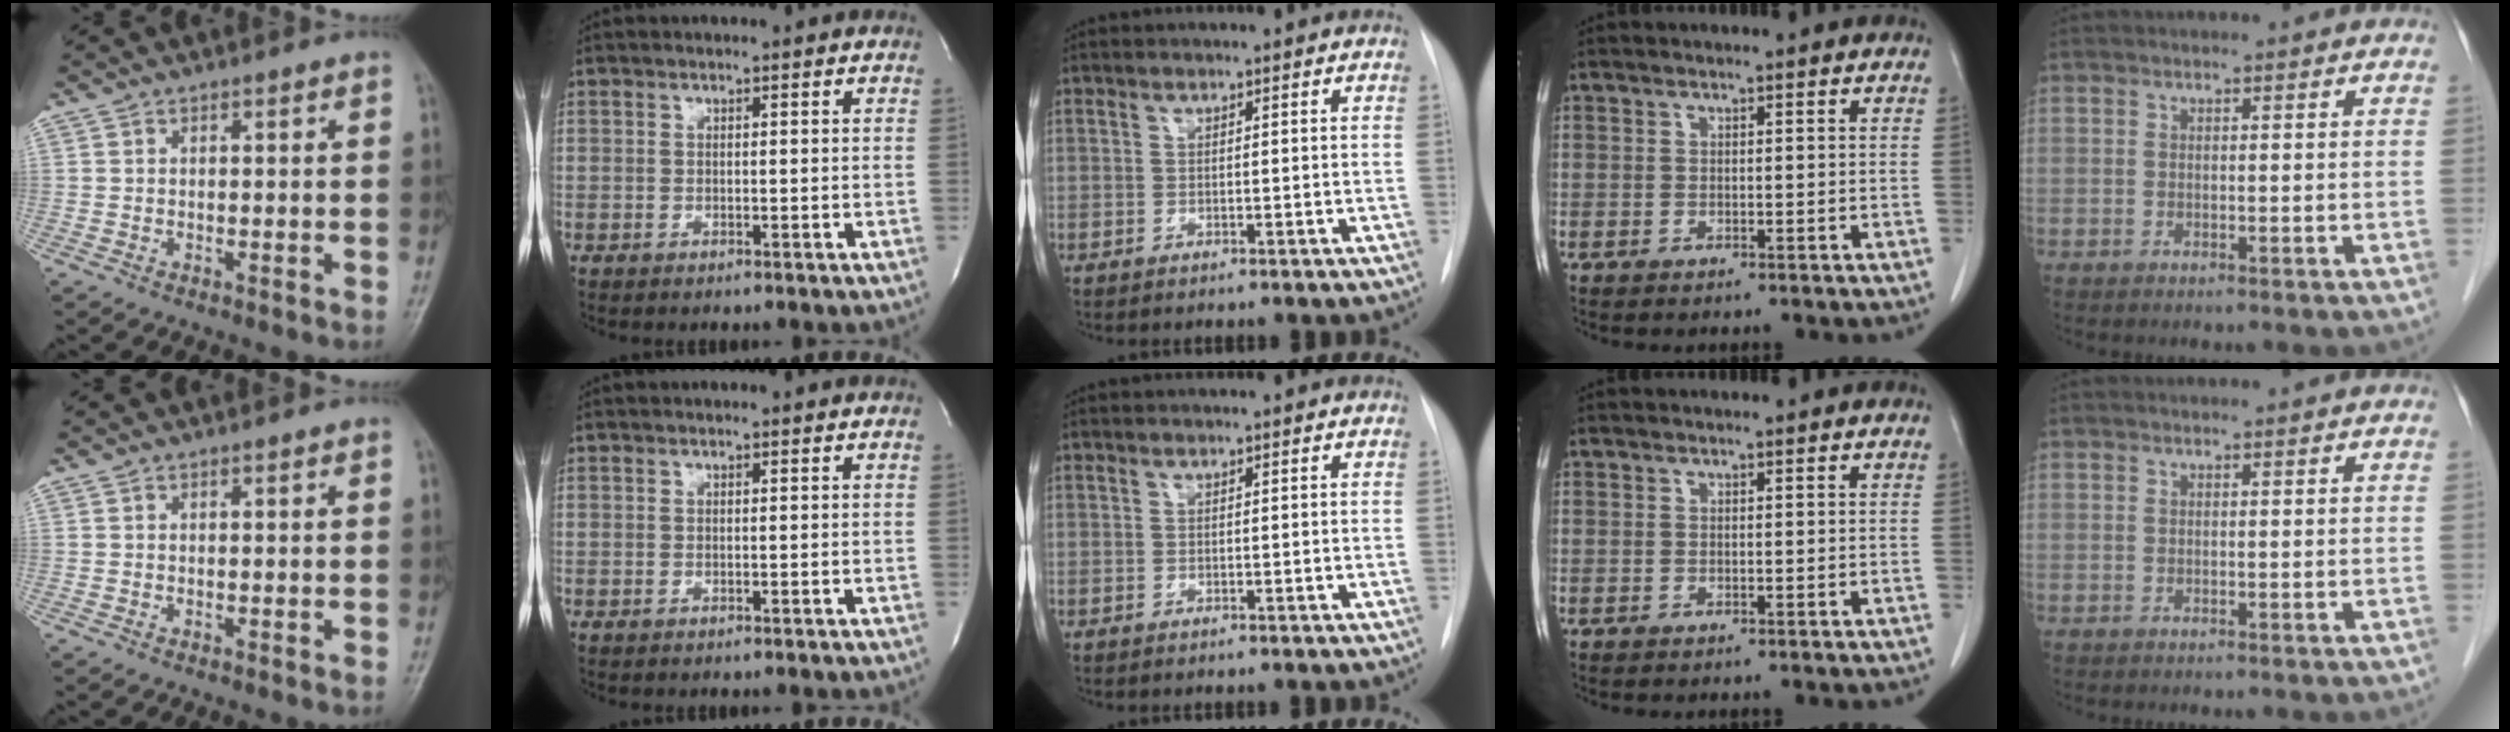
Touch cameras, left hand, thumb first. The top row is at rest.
{}